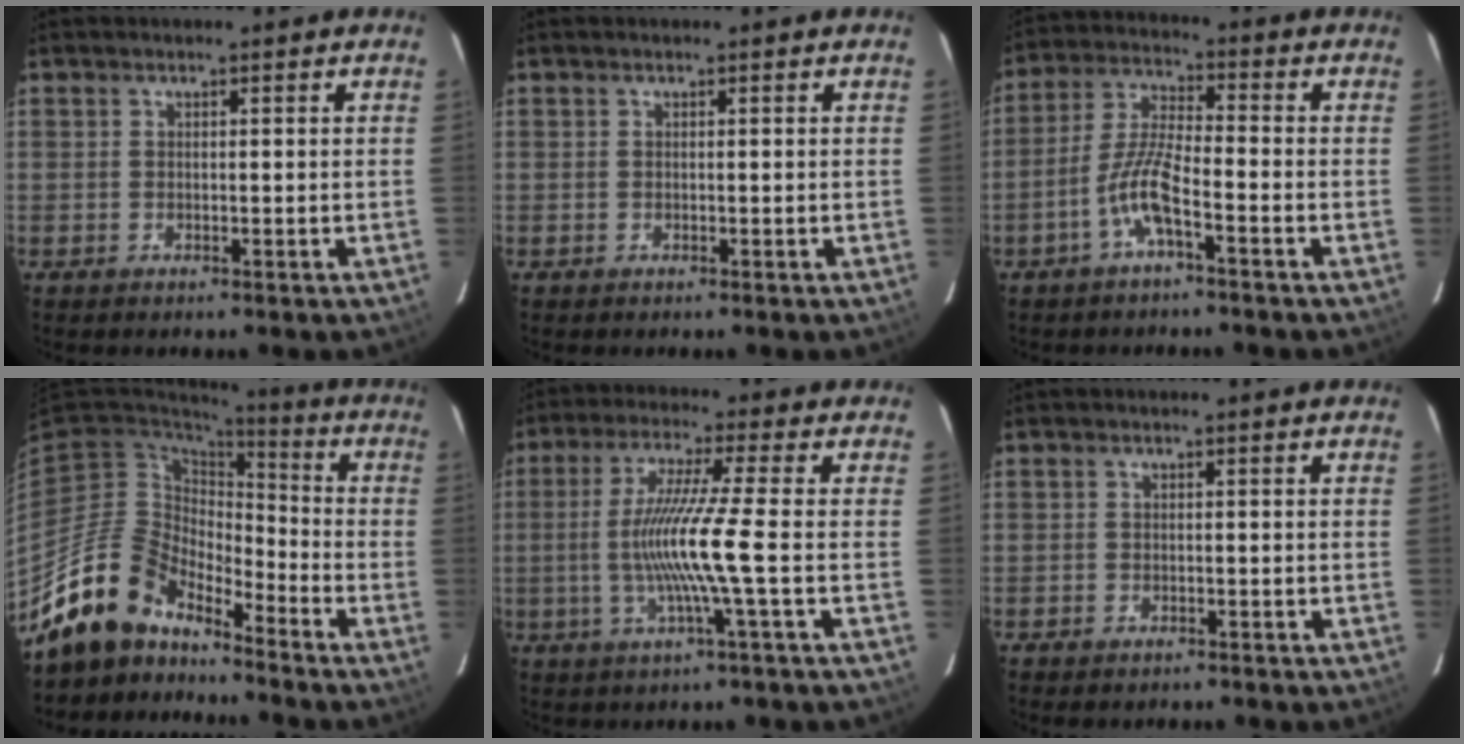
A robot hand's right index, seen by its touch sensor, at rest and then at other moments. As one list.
[{"total": 0.0}, {"total": 7.4, "force": [-3.9, 1.1, 6.2], "torque": [-0.137, 0.008, -0.078]}, {"total": 13.5, "force": [-12.1, 5.3, 2.9], "torque": [-0.071, 0.018, -0.222]}, {"total": 10.6, "force": [-2.0, -2.0, 10.2], "torque": [-0.198, -0.009, -0.034]}, {"total": 1.7, "force": [-1.3, 1.0, 0.4], "torque": [-0.013, -0.003, -0.018]}]